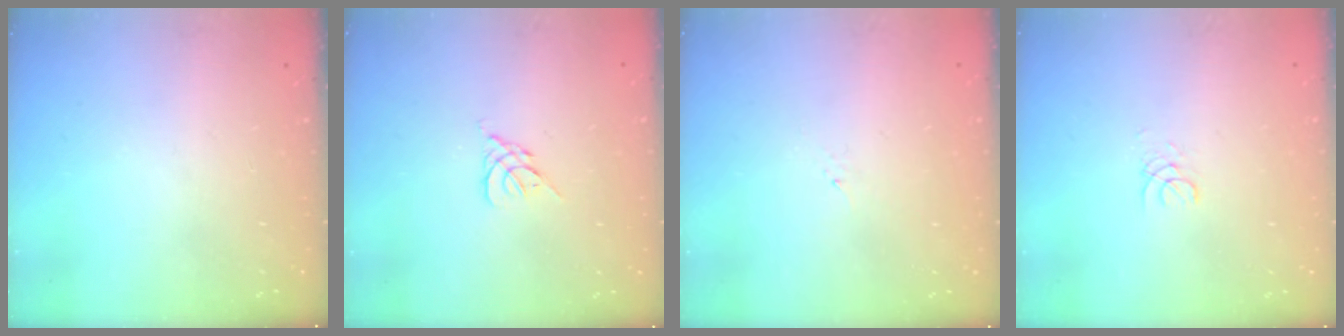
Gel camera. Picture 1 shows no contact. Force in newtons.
{"total": 2.6, "press": 2.5, "slide": 0.7}
{"total": 1.2, "press": 1.1, "slide": 0.2}
{"total": 1.0, "press": 1.0, "slide": 0.1}